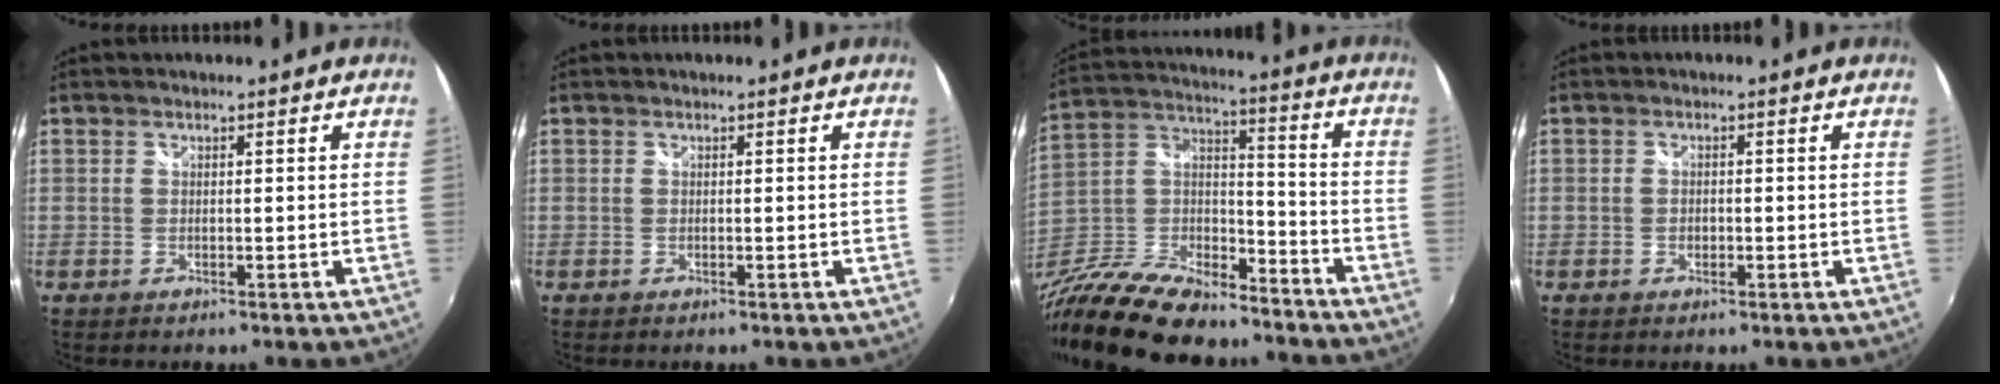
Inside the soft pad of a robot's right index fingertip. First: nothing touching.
{"total": 0.0}
{"total": 25.2, "force": [-17.6, 11.3, 14.1], "torque": [-0.319, -0.003, -0.298]}
{"total": 1.3, "force": [-0.5, 1.1, 0.6], "torque": [-0.011, 0.000, -0.008]}